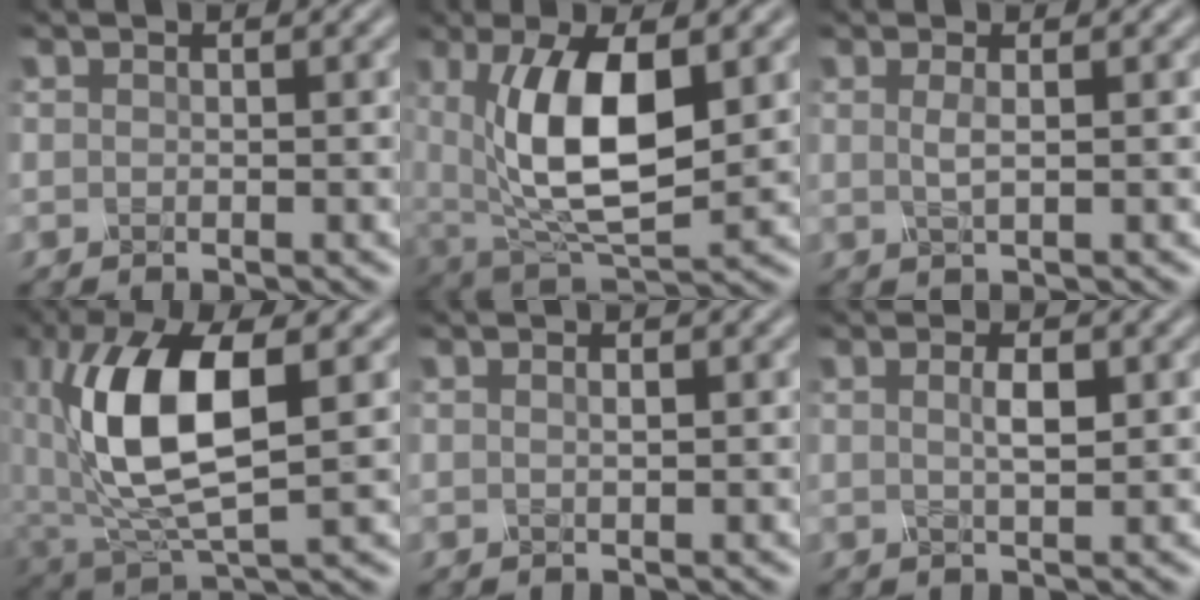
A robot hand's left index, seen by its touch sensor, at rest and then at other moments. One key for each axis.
{"total": 10.2, "fx": 1.7, "fy": 4.4, "fz": 9.1, "tx": -0.166, "ty": -0.002, "tz": 0.030}
{"total": 1.4, "fx": 0.4, "fy": 0.4, "fz": 1.3, "tx": -0.024, "ty": 0.000, "tz": 0.004}
{"total": 10.6, "fx": 1.6, "fy": 4.7, "fz": 9.3, "tx": -0.194, "ty": 0.004, "tz": 0.031}
{"total": 0.7, "fx": 0.3, "fy": 0.2, "fz": 0.6, "tx": -0.009, "ty": 0.002, "tz": 0.005}
{"total": 2.0, "fx": 0.6, "fy": 0.4, "fz": 1.9, "tx": -0.035, "ty": 0.002, "tz": 0.010}